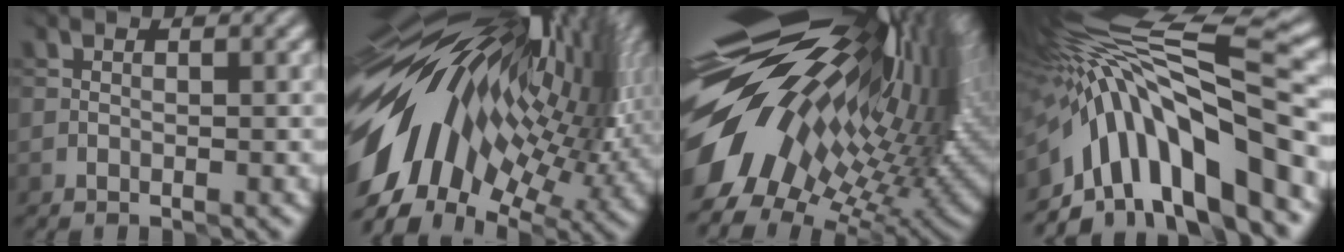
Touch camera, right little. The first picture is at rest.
{"total": 18.8, "force": [1.3, 8.4, 16.8], "torque": [-0.279, -0.020, 0.015]}
{"total": 18.1, "force": [3.3, 7.9, 16.0], "torque": [-0.269, -0.024, 0.059]}
{"total": 13.1, "force": [-4.5, 4.0, 11.6], "torque": [-0.188, 0.016, -0.056]}